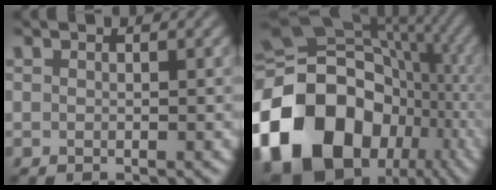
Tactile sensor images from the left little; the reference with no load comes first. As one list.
[{"total": 20.5, "force": [-6.4, 15.2, 12.2], "torque": [-0.272, -0.002, -0.117]}]